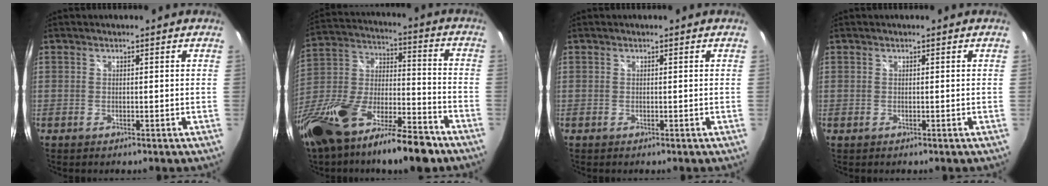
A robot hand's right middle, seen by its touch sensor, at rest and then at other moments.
{"total": 23.3, "force": [-14.7, 8.3, 16.1], "torque": [-0.317, -0.016, -0.255]}
{"total": 0.0}
{"total": 0.0}